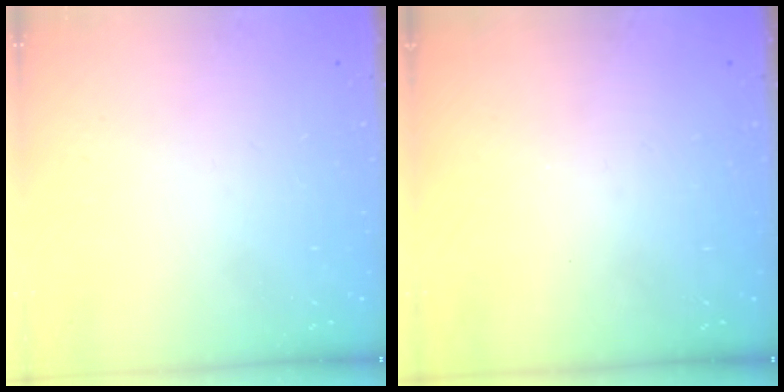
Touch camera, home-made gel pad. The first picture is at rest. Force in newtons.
{"total": 0.0}